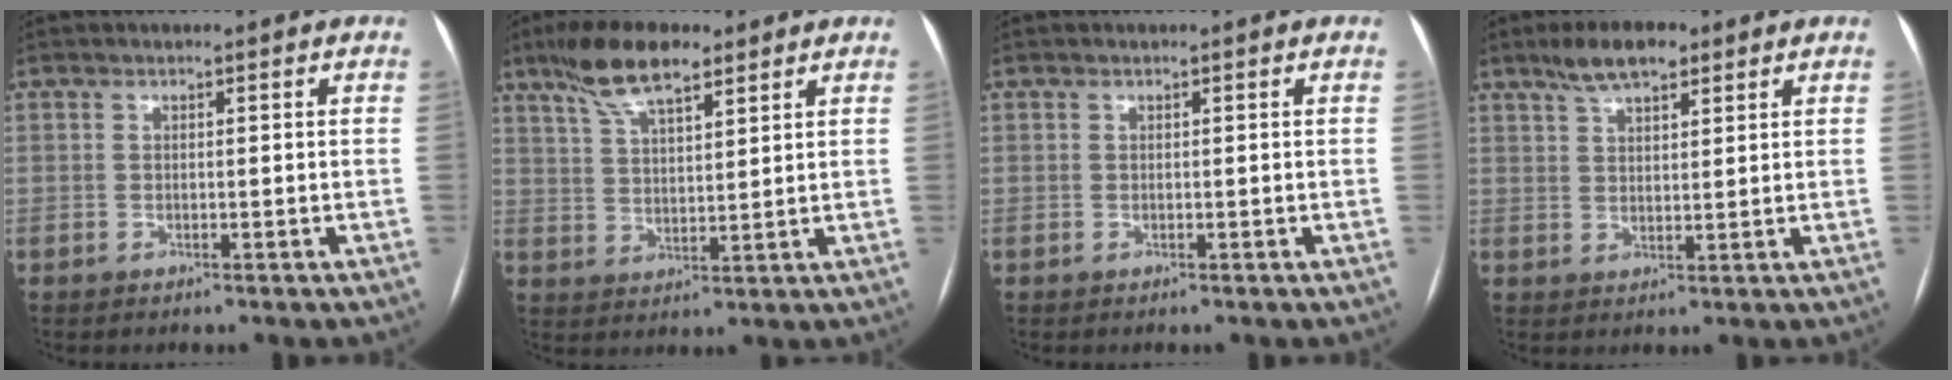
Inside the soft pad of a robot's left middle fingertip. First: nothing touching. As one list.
[{"total": 9.7, "force": [6.9, 2.6, 6.3], "torque": [-0.123, 0.017, 0.126]}, {"total": 0.0}, {"total": 6.7, "force": [4.7, 2.2, 4.2], "torque": [-0.078, 0.015, 0.083]}]